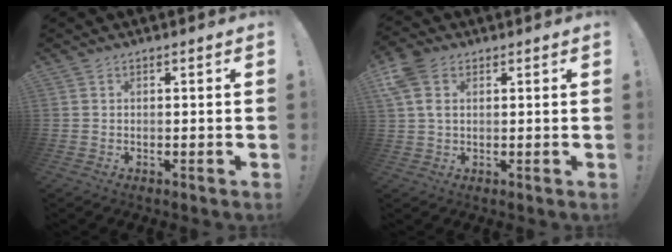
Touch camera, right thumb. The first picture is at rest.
{"total": 6.8, "force": [2.7, 4.5, 4.3], "torque": [-0.084, 0.001, 0.055]}